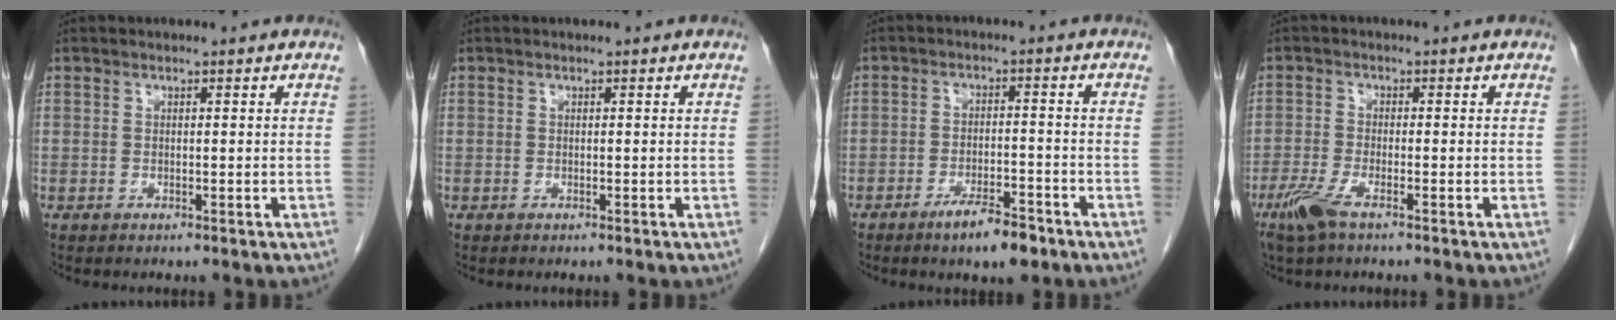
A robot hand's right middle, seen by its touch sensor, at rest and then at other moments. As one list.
[{"total": 0.0}, {"total": 5.8, "force": [-4.0, 1.3, 3.9], "torque": [-0.066, -0.003, -0.064]}, {"total": 4.5, "force": [-2.8, 0.9, 3.3], "torque": [-0.079, -0.011, -0.057]}]